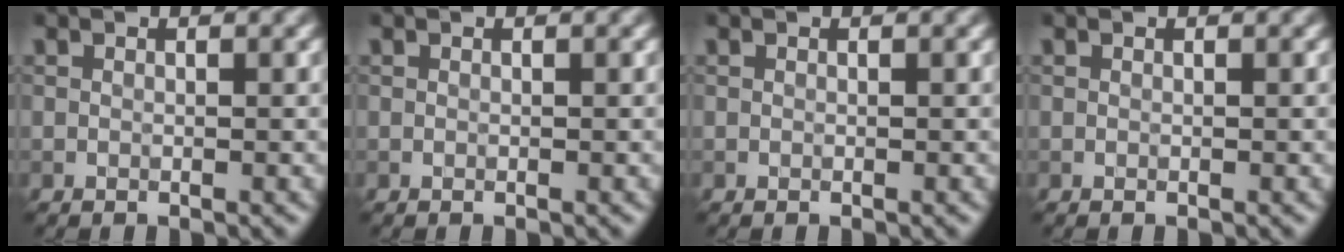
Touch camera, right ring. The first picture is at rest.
{"total": 0.0}
{"total": 0.0}
{"total": 0.0}